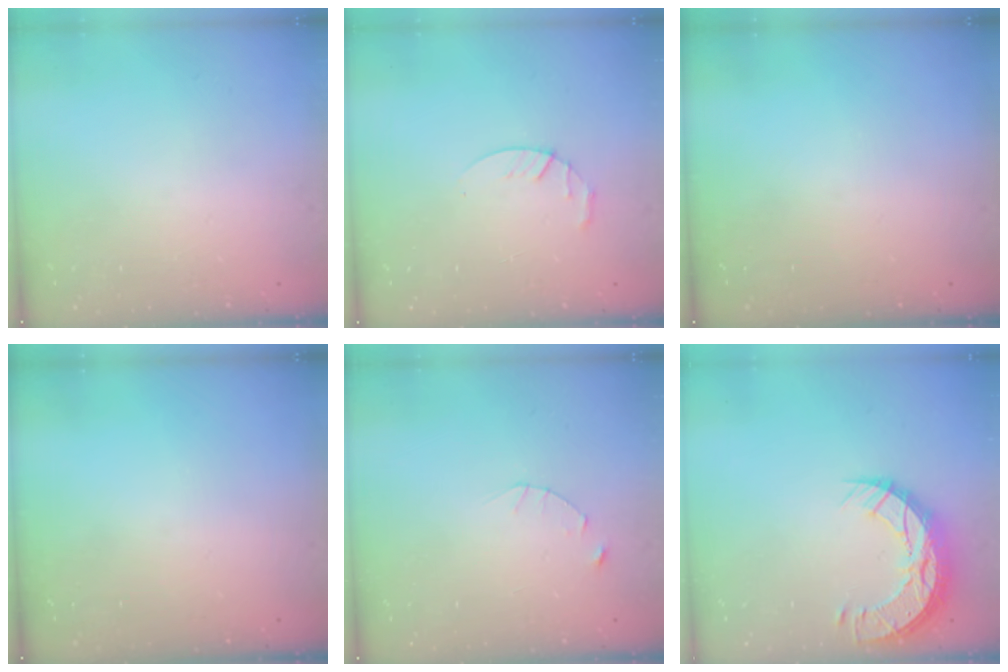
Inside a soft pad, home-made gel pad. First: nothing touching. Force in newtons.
{"total": 3.0, "press": 2.9, "slide": 0.5}
{"total": 0.0}
{"total": 0.0}
{"total": 2.5, "press": 2.4, "slide": 0.3}
{"total": 11.7, "press": 11.7, "slide": 0.8}